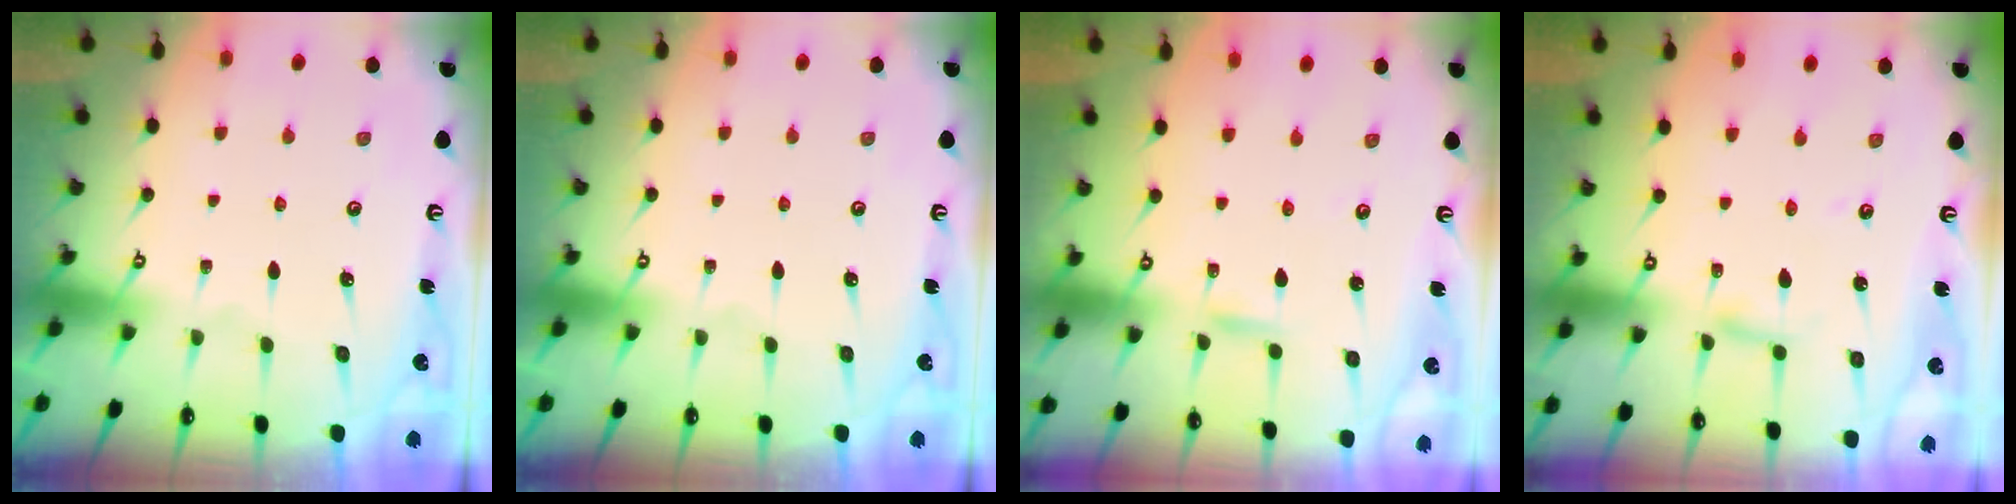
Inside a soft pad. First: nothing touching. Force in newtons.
{"total": 0.0}
{"total": 1.7, "press": 1.7, "slide": 0.1}
{"total": 2.4, "press": 2.4, "slide": 0.1}